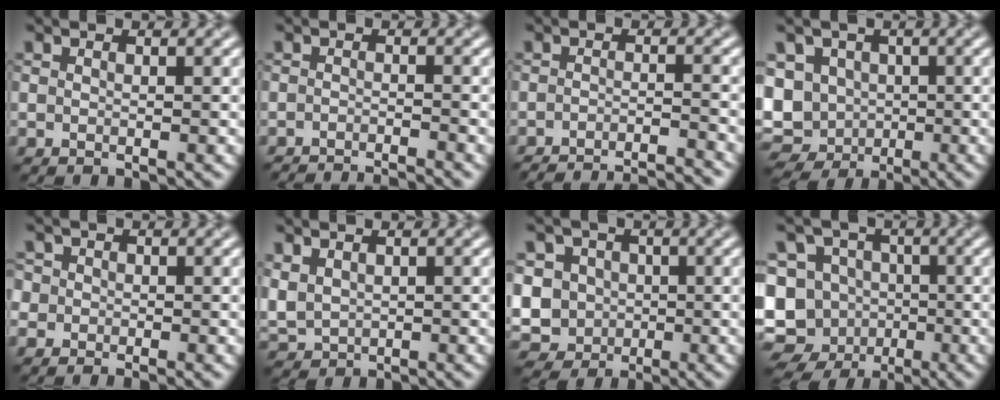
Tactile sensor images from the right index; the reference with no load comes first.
{"total": 4.3, "force": [-4.2, 0.3, 1.1], "torque": [-0.014, -0.007, -0.063]}
{"total": 9.7, "force": [-9.2, 1.8, 2.5], "torque": [-0.015, 0.002, -0.119]}
{"total": 8.9, "force": [-1.8, 7.6, 4.3], "torque": [-0.060, 0.000, -0.048]}
{"total": 2.3, "force": [-0.2, 2.1, 0.9], "torque": [-0.006, 0.003, -0.015]}
{"total": 2.8, "force": [0.8, 2.1, 1.7], "torque": [-0.049, -0.003, 0.022]}
{"total": 8.9, "force": [-0.7, 8.1, 3.7], "torque": [-0.087, 0.012, -0.045]}
{"total": 13.8, "force": [-5.9, 11.4, 5.0], "torque": [-0.087, -0.001, -0.110]}